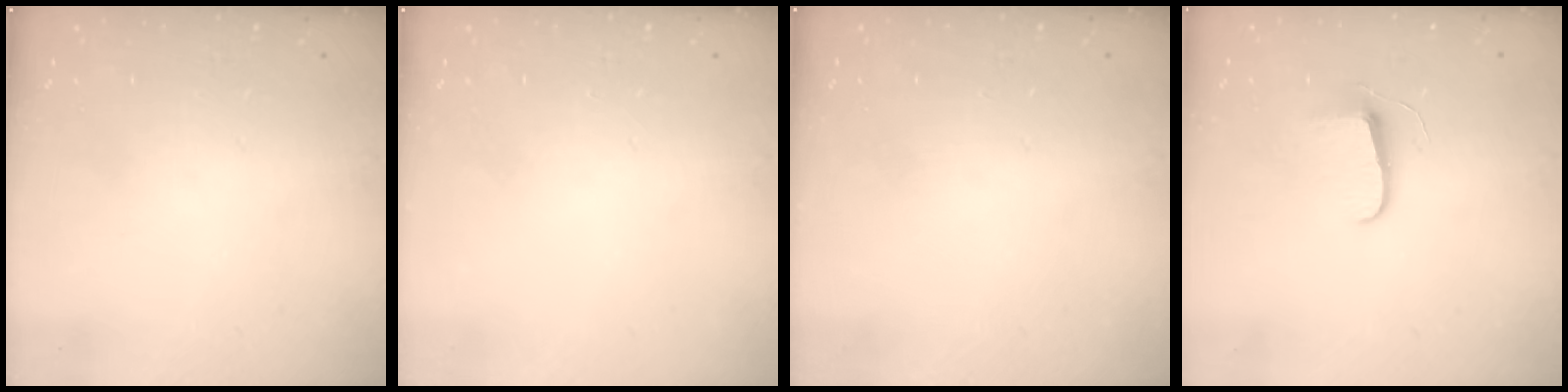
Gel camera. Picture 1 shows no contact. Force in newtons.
{"total": 0.0}
{"total": 0.5, "press": 0.5, "slide": 0.1}
{"total": 7.3, "press": 7.3, "slide": 0.4}